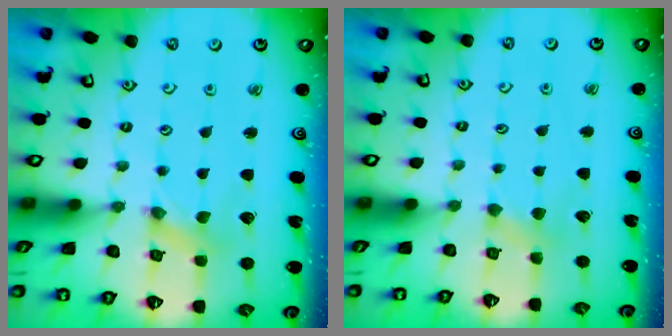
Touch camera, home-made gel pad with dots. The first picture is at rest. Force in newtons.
{"total": 3.0, "press": 2.9, "slide": 0.5}